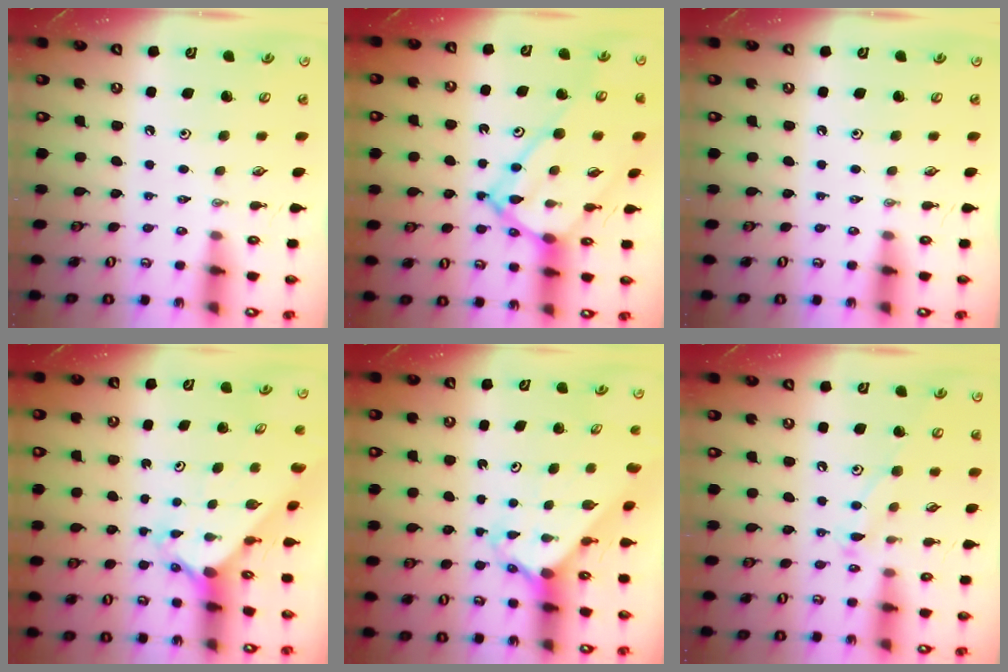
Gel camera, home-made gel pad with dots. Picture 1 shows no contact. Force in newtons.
{"total": 15.7, "press": 15.6, "slide": 1.5}
{"total": 0.0}
{"total": 2.5, "press": 2.5, "slide": 0.2}
{"total": 2.6, "press": 2.6, "slide": 0.1}
{"total": 10.0, "press": 10.0, "slide": 0.7}